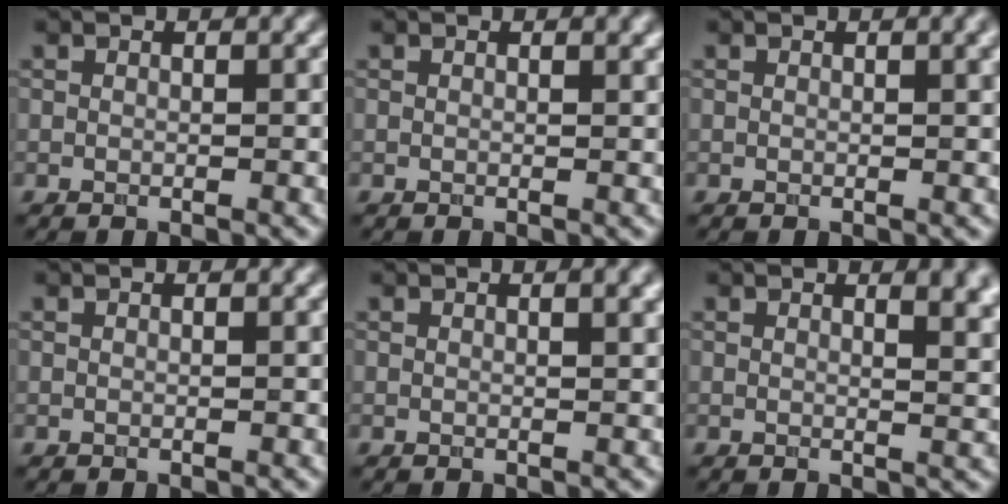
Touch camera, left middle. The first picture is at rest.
{"total": 0.7, "force": [0.5, 0.2, 0.5], "torque": [-0.005, 0.003, 0.007]}
{"total": 1.6, "force": [0.7, 0.5, 1.4], "torque": [-0.014, 0.006, 0.007]}
{"total": 0.0}
{"total": 2.0, "force": [0.9, 0.6, 1.6], "torque": [-0.015, 0.004, 0.010]}
{"total": 5.1, "force": [2.5, 2.3, 3.8], "torque": [-0.016, 0.008, 0.029]}